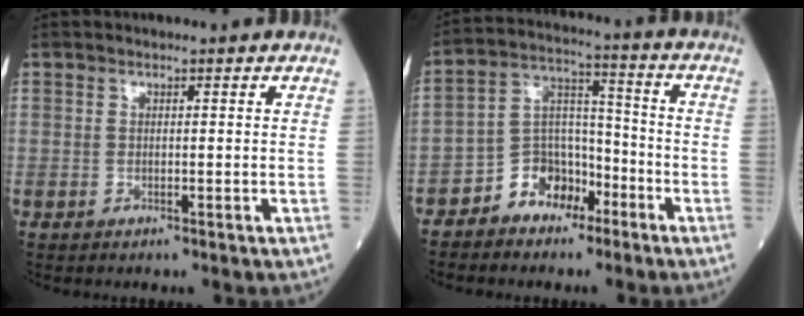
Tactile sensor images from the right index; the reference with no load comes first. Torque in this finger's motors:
{"motor_torque": [0.45, -0.02, 0.29, 0.02]}